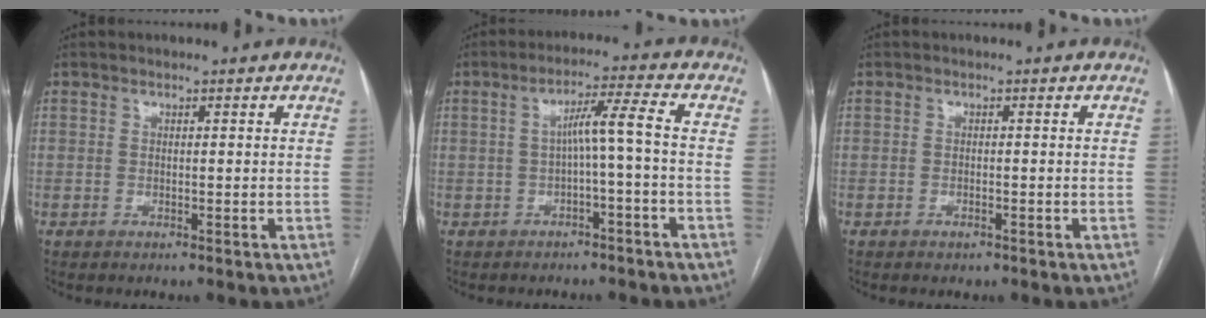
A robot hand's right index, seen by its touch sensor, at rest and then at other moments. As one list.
[{"total": 5.1, "force": [-0.9, -0.5, 5.0], "torque": [-0.083, 0.022, -0.012]}, {"total": 0.7, "force": [-0.6, 0.3, 0.3], "torque": [-0.009, -0.001, -0.006]}]